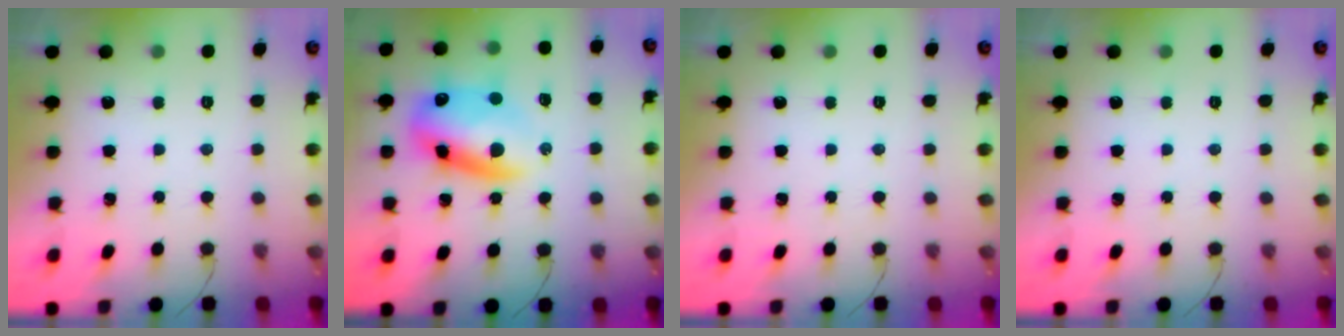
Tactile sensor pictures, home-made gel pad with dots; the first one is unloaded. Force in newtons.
{"total": 14.2, "press": 13.7, "slide": 3.6}
{"total": 0.0}
{"total": 0.0}